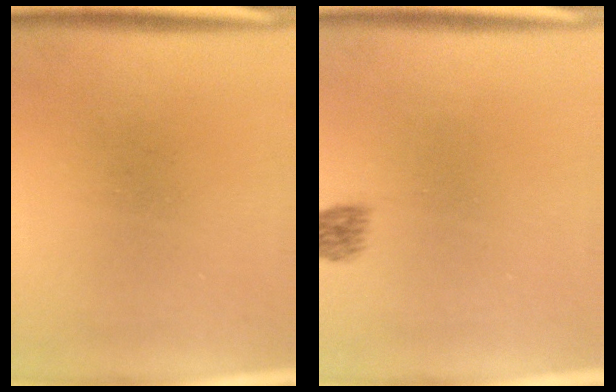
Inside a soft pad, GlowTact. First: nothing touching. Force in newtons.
{"total": 2.1}